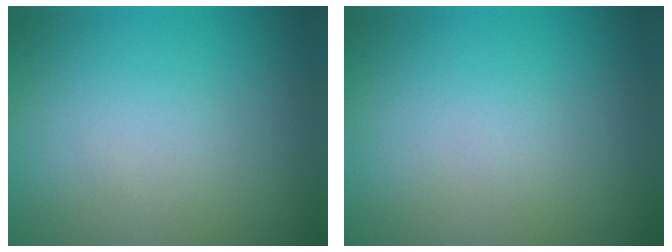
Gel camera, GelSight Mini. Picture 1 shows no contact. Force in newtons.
{"total": 0.0}